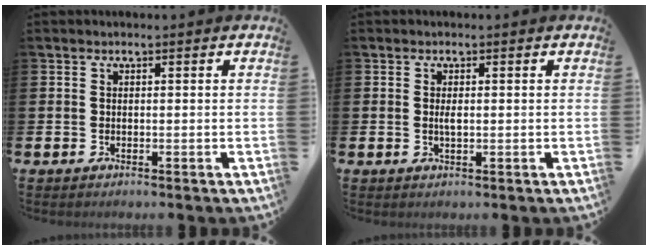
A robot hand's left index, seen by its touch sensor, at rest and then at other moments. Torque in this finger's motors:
{"motor_torque": [0.36, 0.09, 0.02, 0.05]}